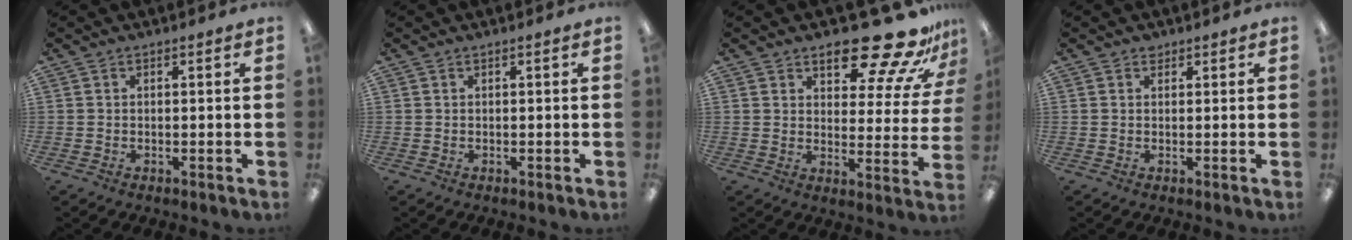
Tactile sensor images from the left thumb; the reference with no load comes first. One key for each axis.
{"total": 0.0}
{"total": 18.5, "fx": 14.4, "fy": 6.3, "fz": 9.8, "tx": -0.139, "ty": -0.101, "tz": 0.237}
{"total": 1.3, "fx": 0.9, "fy": 0.9, "fz": 0.3, "tx": 0.002, "ty": -0.001, "tz": 0.015}